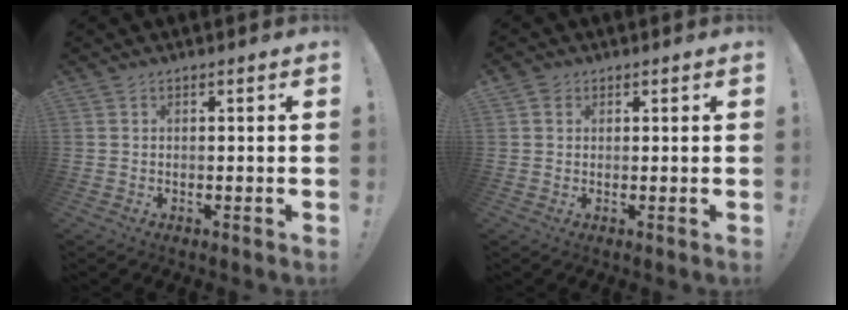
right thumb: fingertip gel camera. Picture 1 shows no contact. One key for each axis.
{"total": 1.6, "fx": 1.0, "fy": 1.2, "fz": 0.3, "tx": -0.007, "ty": 0.000, "tz": 0.018}